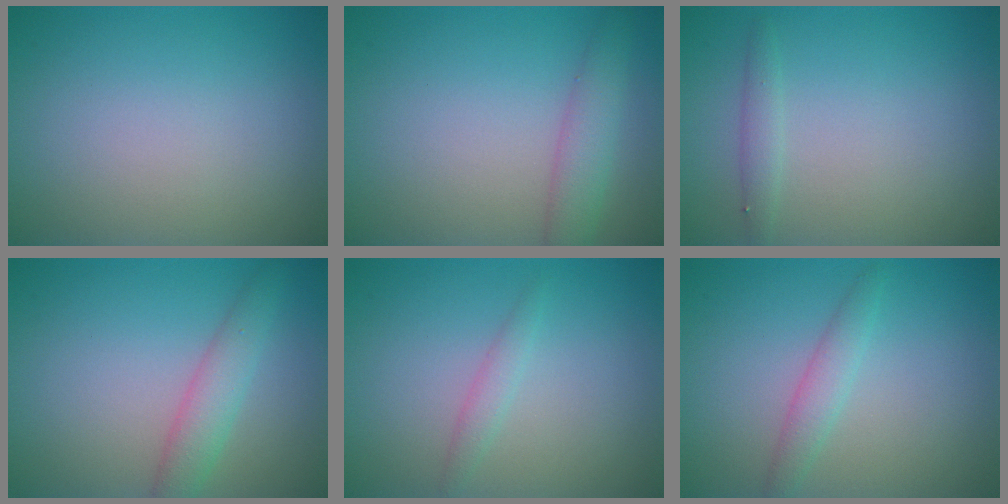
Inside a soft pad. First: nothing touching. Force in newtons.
{"total": 2.9, "press": 2.9, "slide": 0.1}
{"total": 1.1, "press": 1.1, "slide": 0.1}
{"total": 2.8, "press": 2.8, "slide": 0.0}
{"total": 1.2, "press": 1.2, "slide": 0.1}
{"total": 1.9, "press": 1.9, "slide": 0.1}